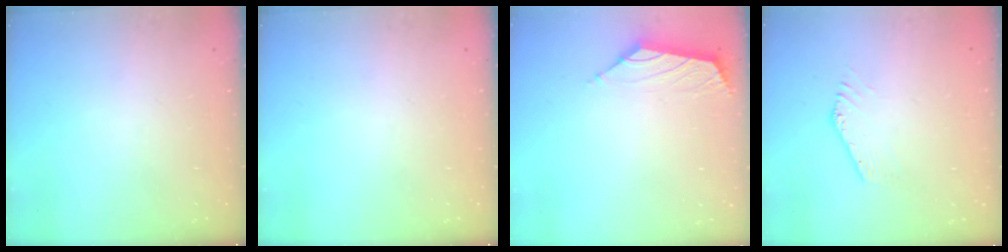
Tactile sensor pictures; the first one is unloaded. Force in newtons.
{"total": 0.0}
{"total": 1.6, "press": 1.5, "slide": 0.7}
{"total": 1.6, "press": 1.6, "slide": 0.1}